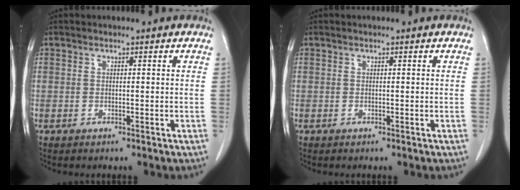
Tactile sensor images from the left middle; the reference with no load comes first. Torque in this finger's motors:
{"motor_torque": [0.02, -0.02, -0.12, -0.01]}